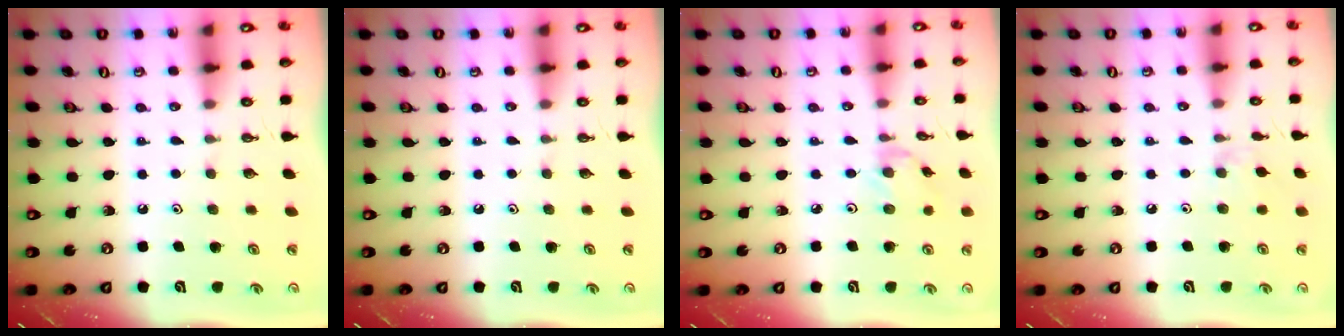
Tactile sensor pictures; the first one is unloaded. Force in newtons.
{"total": 0.0}
{"total": 3.0, "press": 2.9, "slide": 0.4}
{"total": 3.0, "press": 2.9, "slide": 0.5}